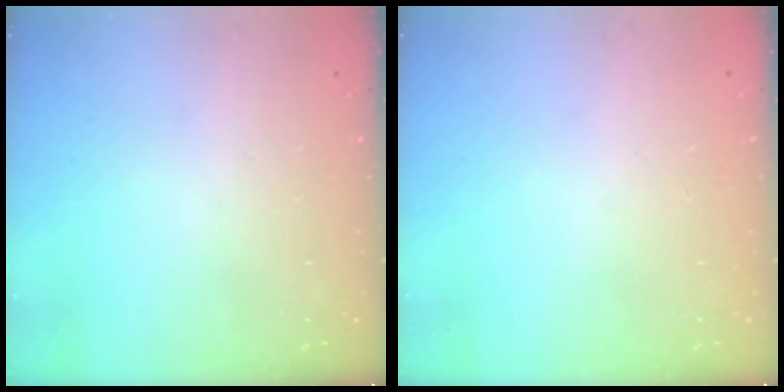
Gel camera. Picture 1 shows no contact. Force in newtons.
{"total": 0.0}